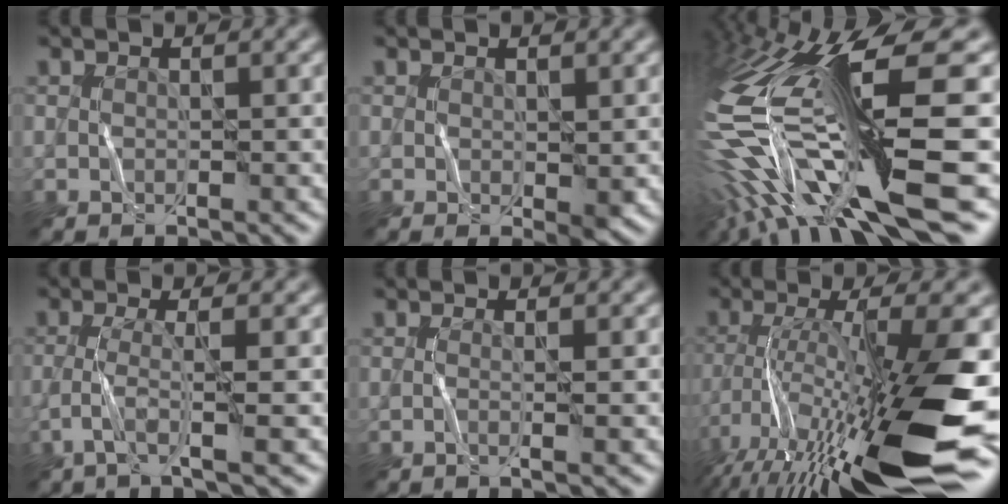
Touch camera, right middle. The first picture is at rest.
{"total": 0.9, "force": [0.0, -0.2, 0.9], "torque": [-0.016, 0.001, 0.007]}
{"total": 15.4, "force": [-2.1, 3.0, 15.0], "torque": [-0.290, 0.004, -0.012]}
{"total": 2.7, "force": [-1.4, 0.0, 2.4], "torque": [-0.051, 0.004, -0.026]}
{"total": 1.2, "force": [-0.3, 0.3, 1.1], "torque": [-0.011, 0.004, -0.018]}
{"total": 15.2, "force": [-7.3, 2.5, 13.1], "torque": [-0.244, -0.004, -0.111]}